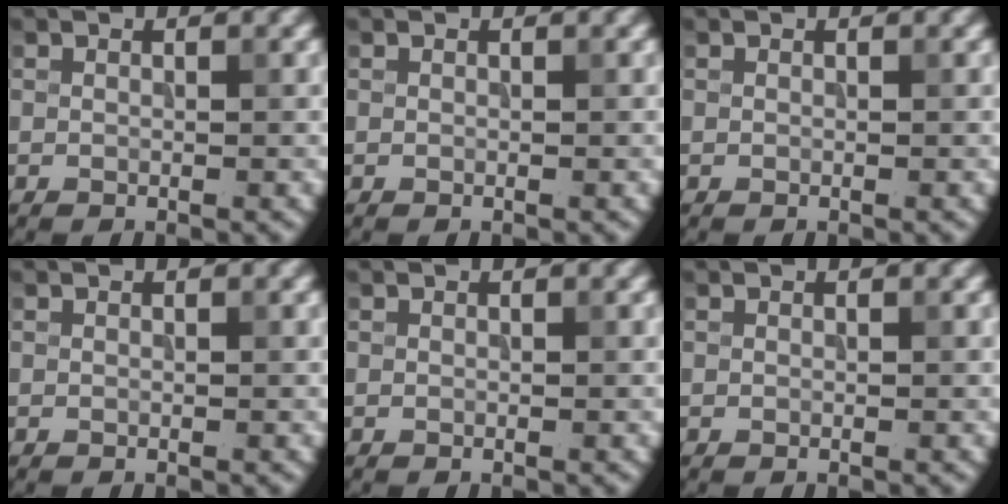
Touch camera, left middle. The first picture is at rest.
{"total": 0.0}
{"total": 0.0}
{"total": 0.0}
{"total": 0.0}
{"total": 0.0}